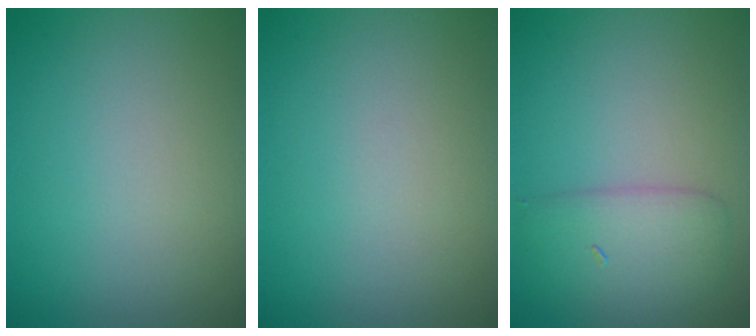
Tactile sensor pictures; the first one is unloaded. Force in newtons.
{"total": 0.0}
{"total": 3.6, "press": 3.6, "slide": 0.2}